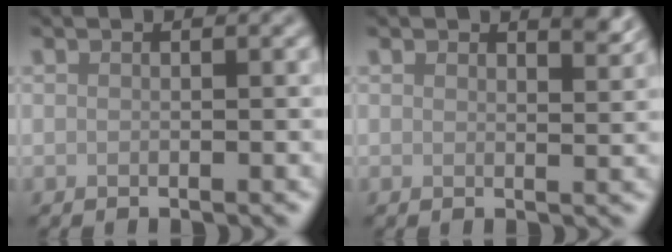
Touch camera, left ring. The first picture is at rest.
{"total": 1.6, "force": [1.3, 0.4, 0.8], "torque": [-0.006, -0.004, 0.020]}